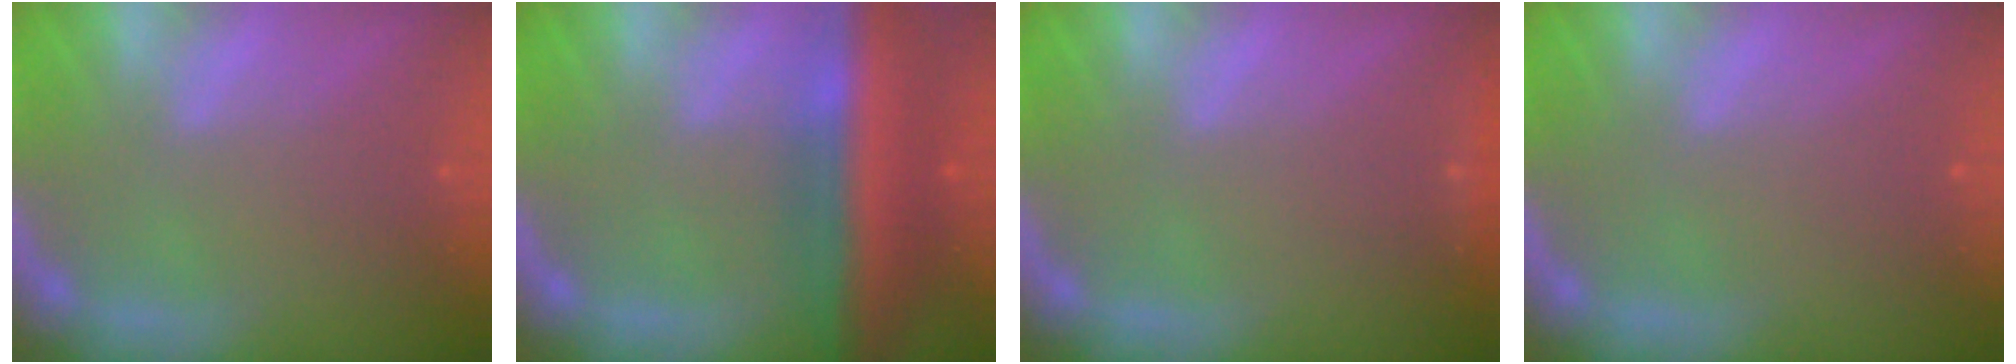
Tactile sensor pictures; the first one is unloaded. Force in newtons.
{"total": 10.0}
{"total": 0.9}
{"total": 0.0}